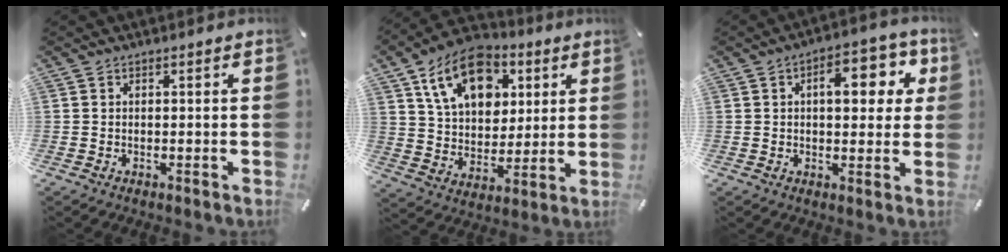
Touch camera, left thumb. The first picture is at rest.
{"total": 16.7, "force": [7.8, 11.9, 8.7], "torque": [-0.144, -0.021, 0.146]}
{"total": 11.8, "force": [3.2, 6.5, 9.3], "torque": [-0.111, -0.006, 0.046]}